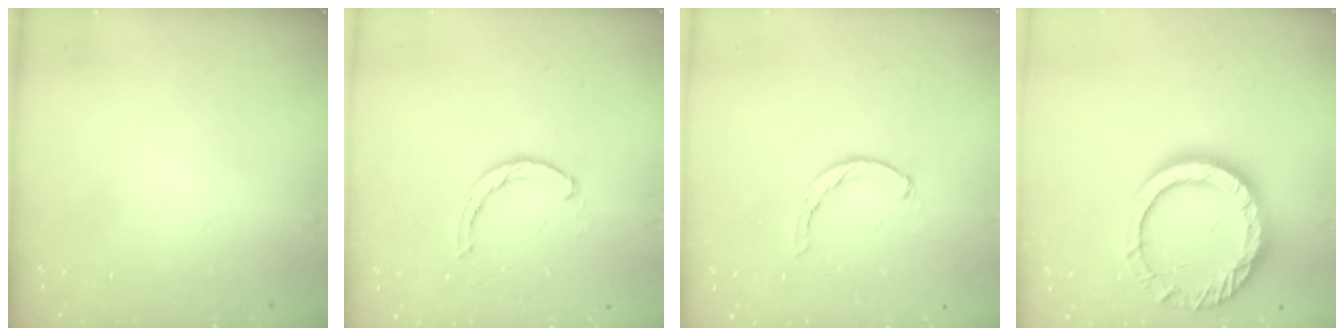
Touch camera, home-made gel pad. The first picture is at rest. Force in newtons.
{"total": 2.4, "press": 2.4, "slide": 0.4}
{"total": 1.1, "press": 1.1, "slide": 0.2}
{"total": 15.3, "press": 15.2, "slide": 1.3}